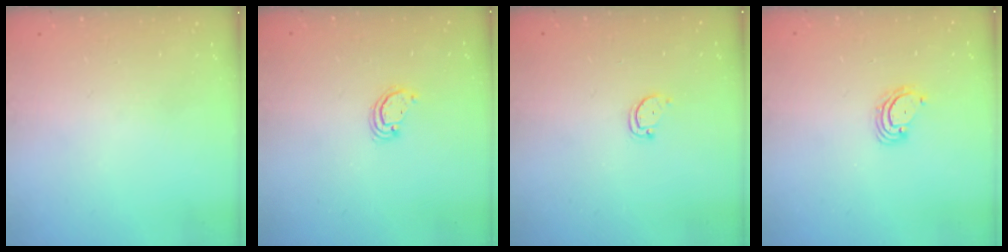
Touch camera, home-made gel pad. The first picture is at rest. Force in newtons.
{"total": 2.5, "press": 2.5, "slide": 0.2}
{"total": 2.3, "press": 2.3, "slide": 0.4}
{"total": 4.5, "press": 4.4, "slide": 0.5}